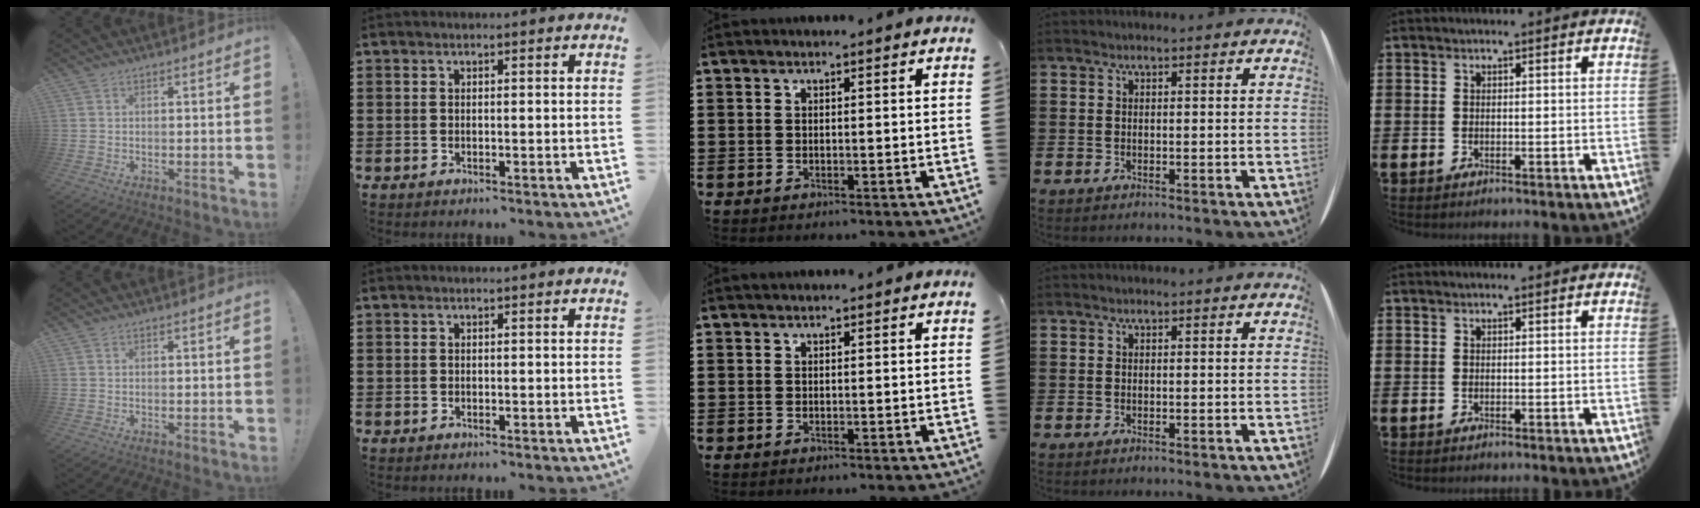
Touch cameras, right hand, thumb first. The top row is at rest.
{}